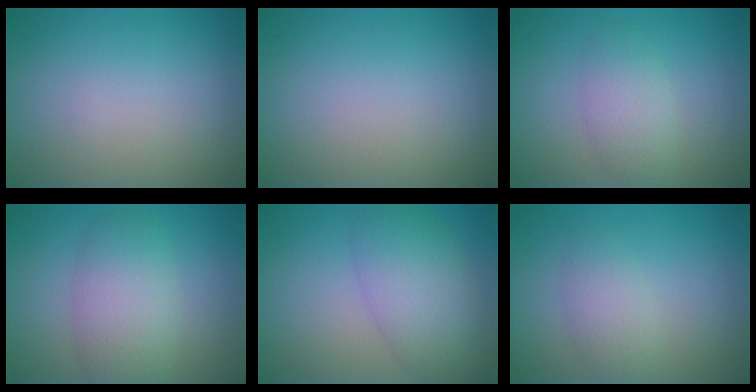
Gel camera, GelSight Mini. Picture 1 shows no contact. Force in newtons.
{"total": 0.0}
{"total": 2.7, "press": 2.7, "slide": 0.1}
{"total": 5.1, "press": 5.1, "slide": 0.1}
{"total": 5.1, "press": 5.1, "slide": 0.1}
{"total": 2.2, "press": 2.2, "slide": 0.0}